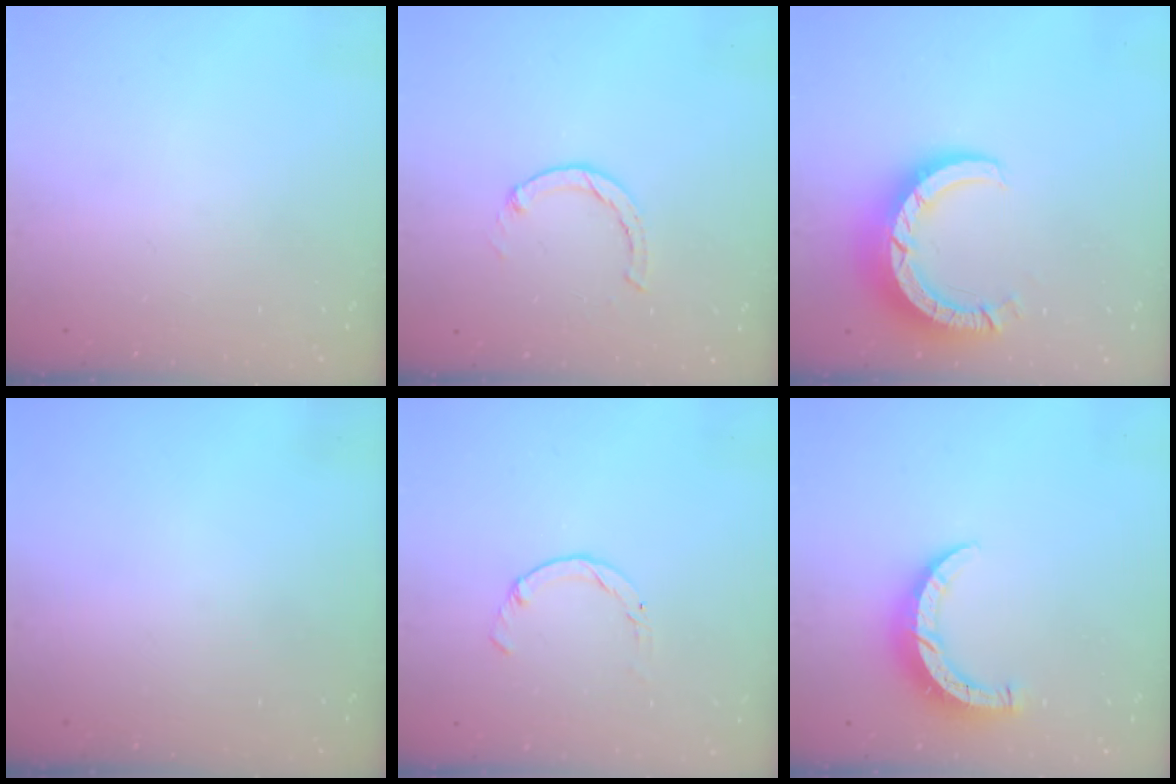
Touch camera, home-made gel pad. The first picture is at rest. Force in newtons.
{"total": 0.0}
{"total": 10.6, "press": 10.5, "slide": 1.0}
{"total": 0.0}
{"total": 0.0}
{"total": 7.8, "press": 7.8, "slide": 0.6}